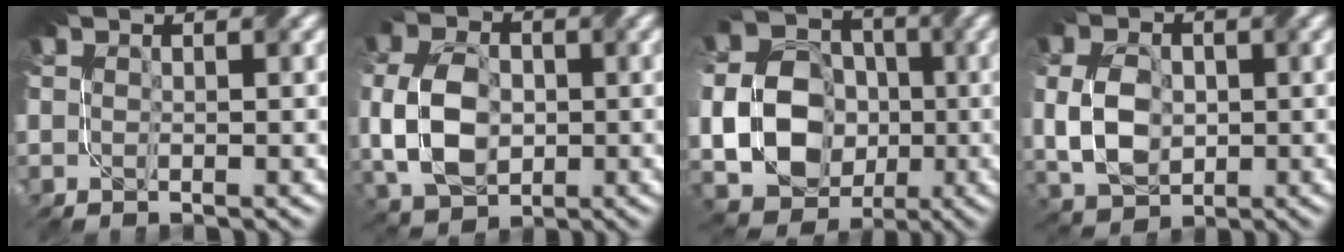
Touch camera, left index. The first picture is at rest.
{"total": 7.1, "force": [-1.4, 4.7, 5.2], "torque": [-0.119, -0.004, -0.037]}
{"total": 13.6, "force": [-2.5, 11.4, 7.0], "torque": [-0.139, -0.026, -0.055]}
{"total": 5.9, "force": [-1.0, 4.0, 4.2], "torque": [-0.098, -0.004, -0.022]}